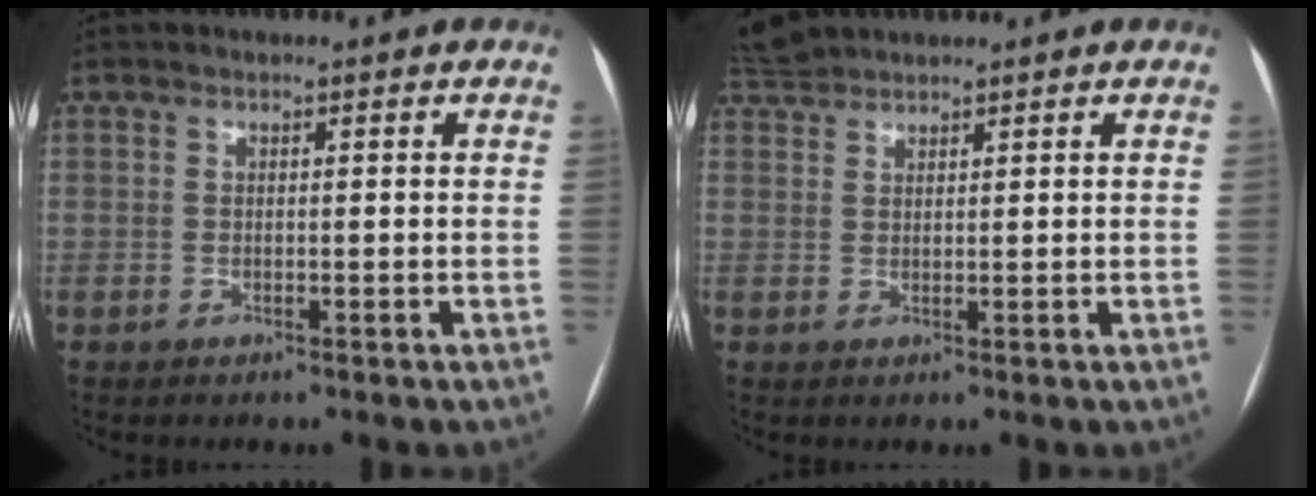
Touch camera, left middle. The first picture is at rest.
{"total": 2.8, "force": [2.8, 0.3, 0.0], "torque": [-0.011, 0.017, 0.062]}